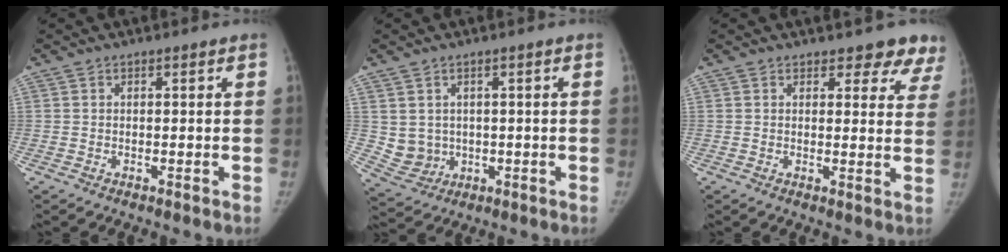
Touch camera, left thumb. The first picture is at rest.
{"total": 5.3, "force": [0.6, 4.9, 2.0], "torque": [-0.022, -0.007, 0.030]}
{"total": 7.8, "force": [6.9, 3.3, 1.6], "torque": [0.032, -0.033, 0.052]}